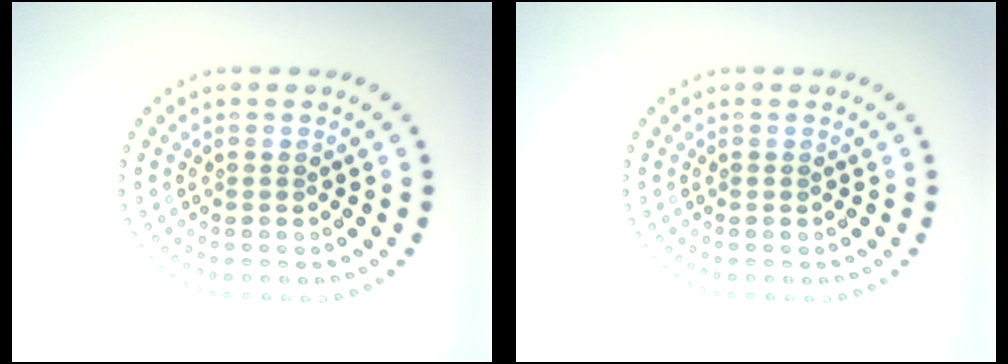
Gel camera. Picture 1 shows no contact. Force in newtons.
{"total": 0.0}